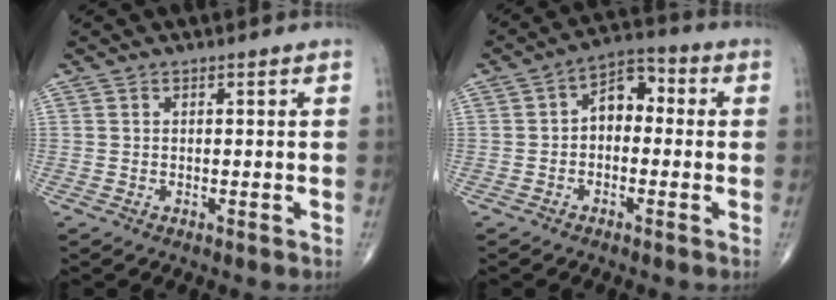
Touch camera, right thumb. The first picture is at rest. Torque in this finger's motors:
{"motor_torque": [-0.06, 0.28, 0.61, 0.03, 0.02]}